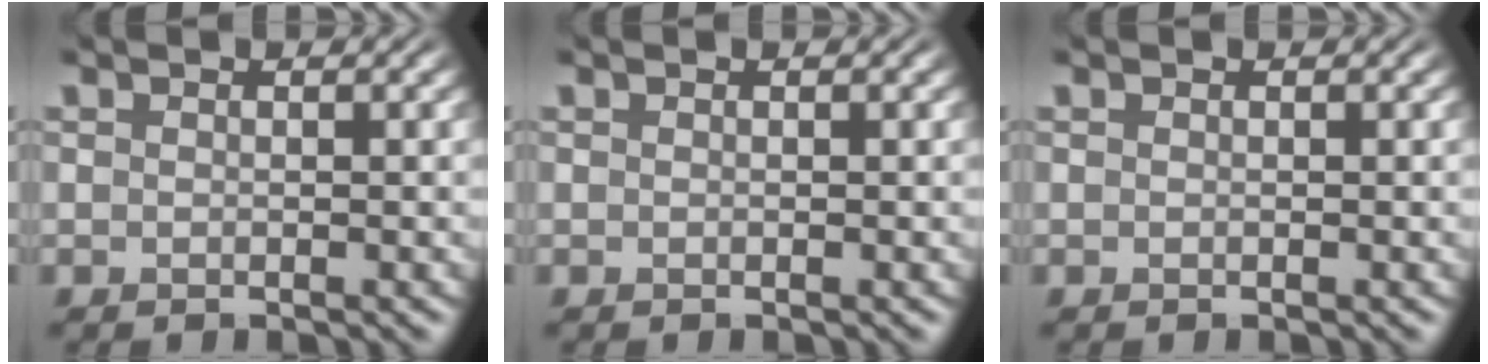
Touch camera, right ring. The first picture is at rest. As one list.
[{"total": 0.0}, {"total": 0.0}]